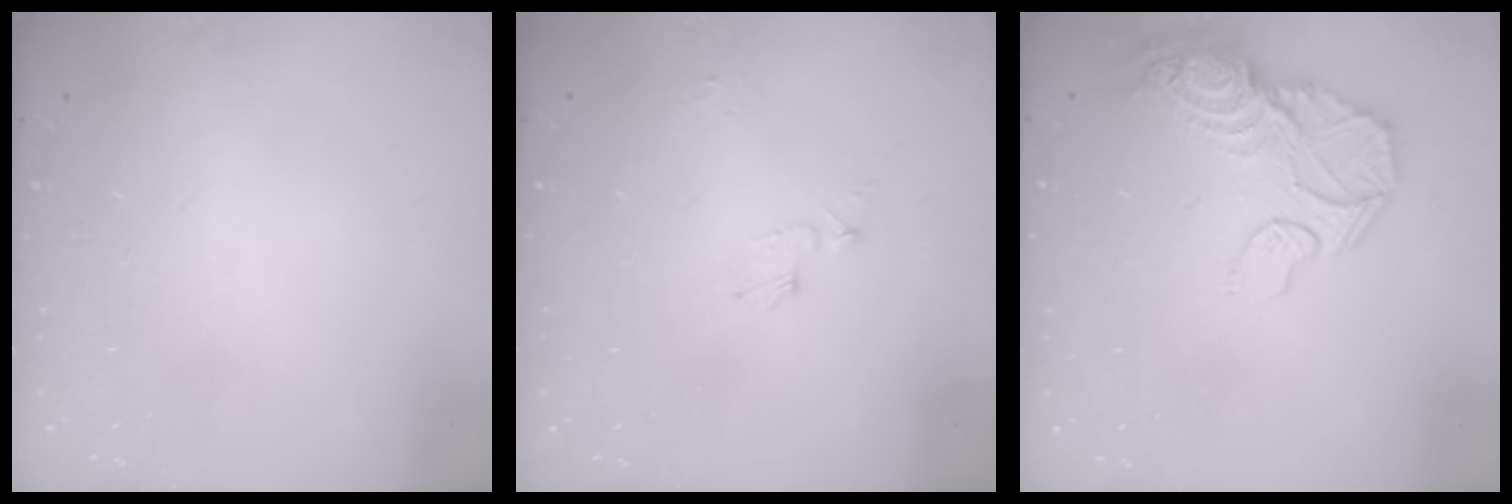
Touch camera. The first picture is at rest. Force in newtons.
{"total": 4.2, "press": 4.1, "slide": 0.4}
{"total": 21.5, "press": 18.0, "slide": 11.9}